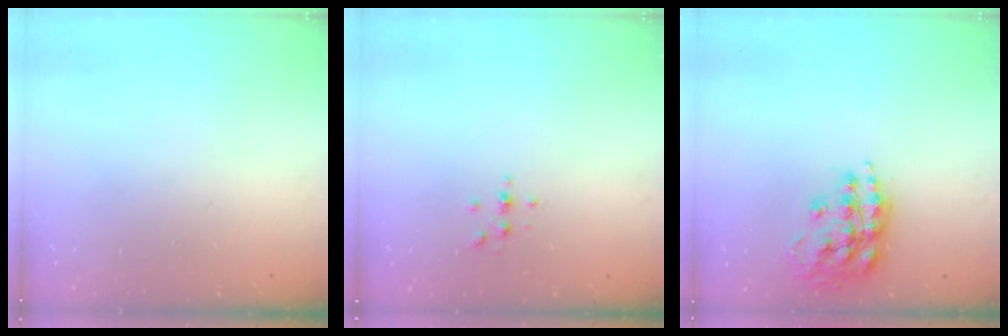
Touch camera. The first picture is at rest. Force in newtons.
{"total": 2.4, "press": 2.4, "slide": 0.3}
{"total": 17.4, "press": 17.4, "slide": 1.4}